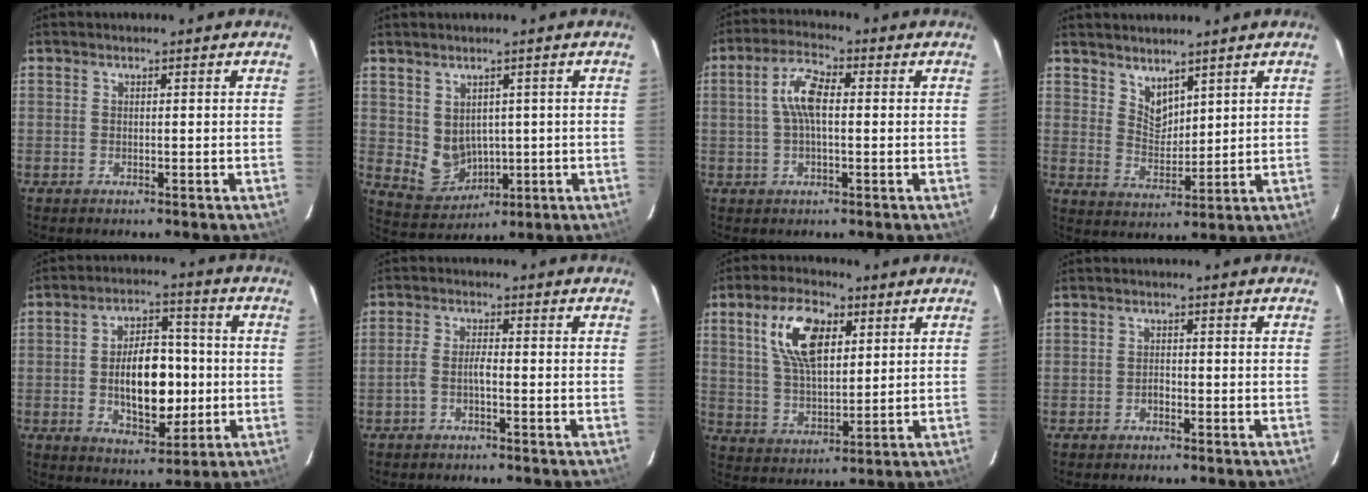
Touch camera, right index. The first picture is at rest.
{"total": 6.6, "force": [1.1, 5.6, 3.2], "torque": [-0.066, -0.003, 0.046]}
{"total": 6.7, "force": [0.4, 2.6, 6.1], "torque": [-0.124, 0.017, 0.007]}
{"total": 5.2, "force": [4.2, 2.5, 1.9], "torque": [-0.025, -0.003, 0.082]}
{"total": 13.1, "force": [-1.4, 7.0, 11.0], "torque": [-0.192, 0.013, -0.009]}
{"total": 2.6, "force": [-1.5, 0.5, 2.1], "torque": [-0.052, 0.008, -0.032]}
{"total": 12.3, "force": [4.8, 5.9, 9.6], "torque": [-0.182, 0.019, 0.094]}
{"total": 1.0, "force": [-0.7, 0.6, 0.4], "torque": [-0.007, 0.004, -0.014]}